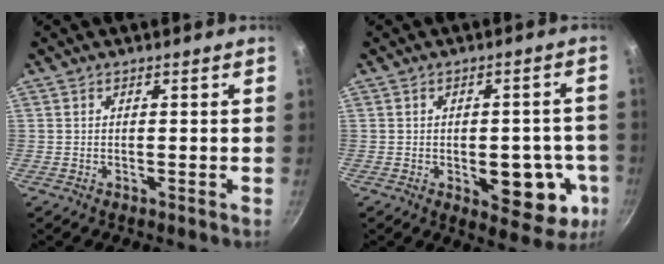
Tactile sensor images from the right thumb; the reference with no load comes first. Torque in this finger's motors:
{"motor_torque": [1.30, 1.29, 0.99, 0.11, 0.18]}